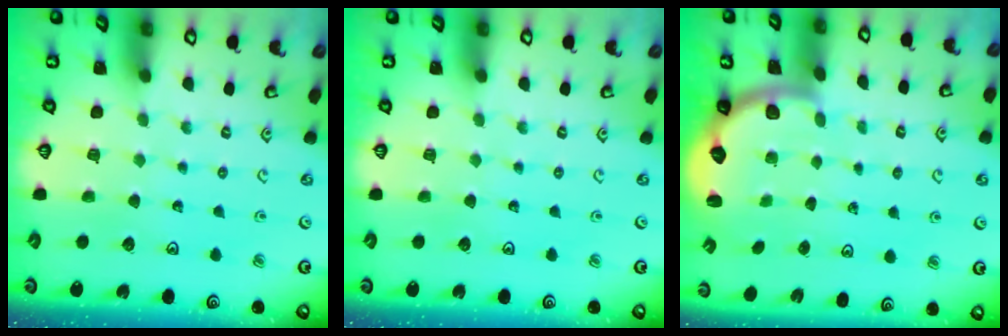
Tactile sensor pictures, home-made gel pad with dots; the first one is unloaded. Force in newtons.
{"total": 0.0}
{"total": 2.7, "press": 2.0, "slide": 1.7}